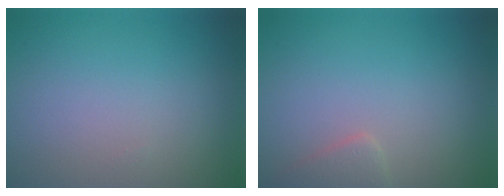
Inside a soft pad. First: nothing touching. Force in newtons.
{"total": 1.6, "press": 1.6, "slide": 0.0}